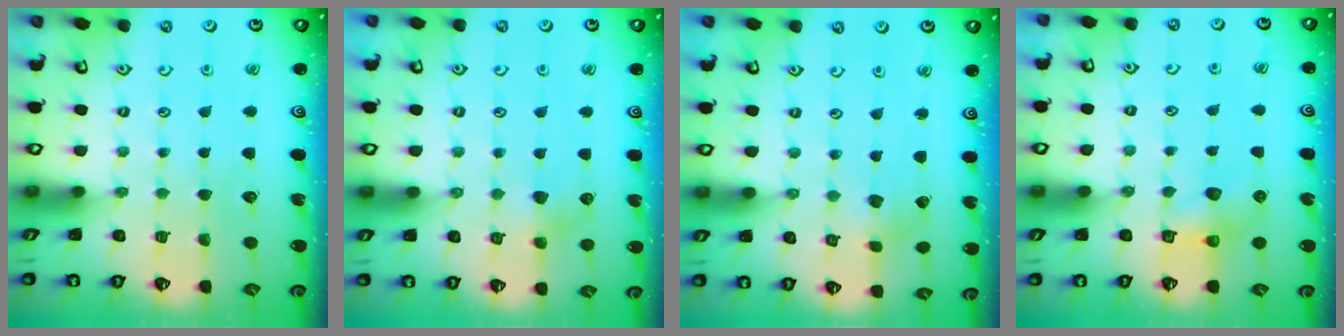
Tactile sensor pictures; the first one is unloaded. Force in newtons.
{"total": 4.4, "press": 4.3, "slide": 0.5}
{"total": 2.1, "press": 2.0, "slide": 0.3}
{"total": 6.8, "press": 6.8, "slide": 0.3}